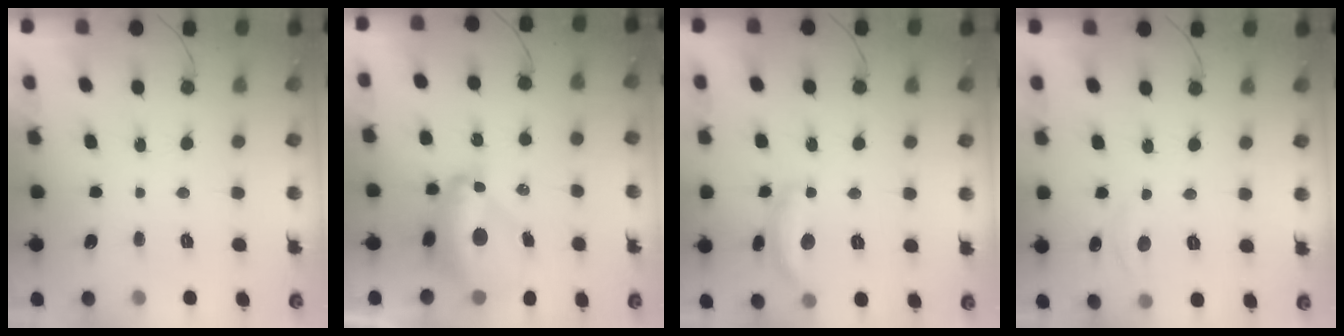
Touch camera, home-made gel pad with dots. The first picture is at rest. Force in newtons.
{"total": 11.8, "press": 11.7, "slide": 1.1}
{"total": 10.8, "press": 10.8, "slide": 0.5}
{"total": 4.7, "press": 4.7, "slide": 0.7}